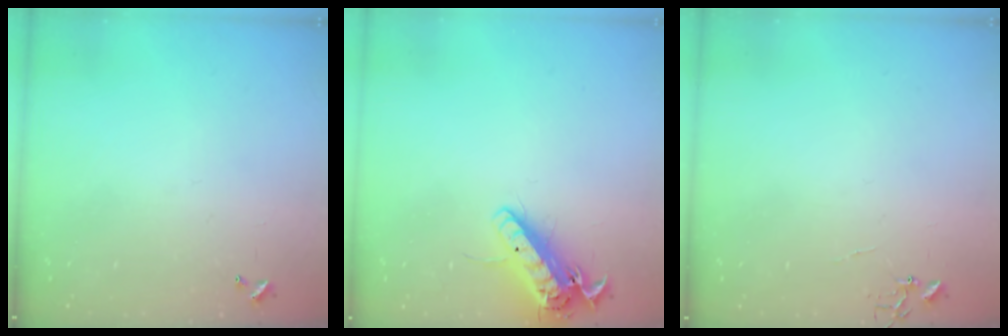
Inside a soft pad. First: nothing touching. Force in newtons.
{"total": 15.7, "press": 15.3, "slide": 3.3}
{"total": 4.3, "press": 4.3, "slide": 0.3}